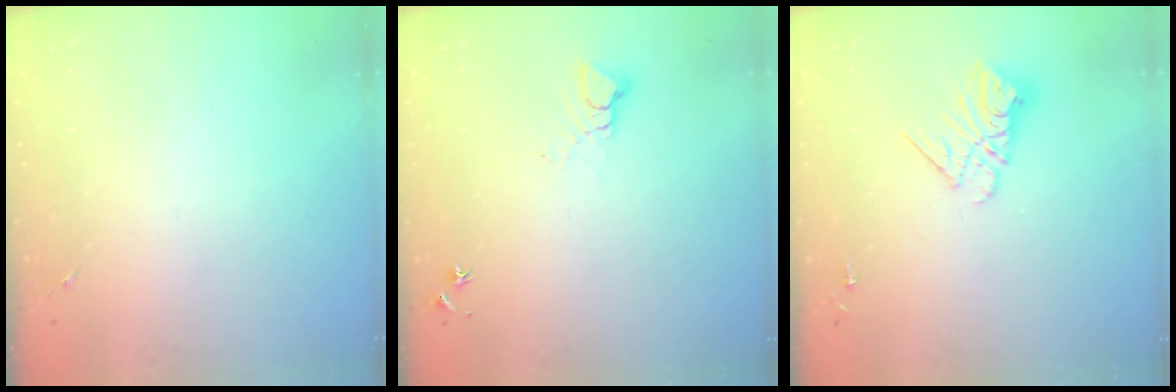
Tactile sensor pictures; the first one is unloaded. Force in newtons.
{"total": 5.1, "press": 5.1, "slide": 0.4}
{"total": 10.7, "press": 10.7, "slide": 1.0}